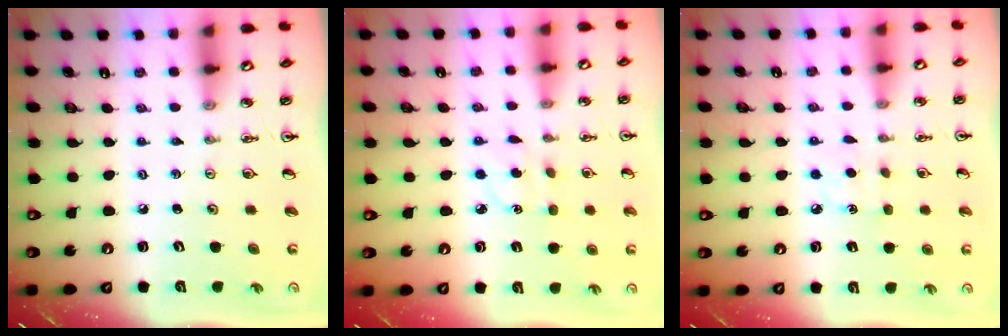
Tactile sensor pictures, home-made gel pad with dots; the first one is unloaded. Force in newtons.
{"total": 3.5, "press": 3.4, "slide": 0.6}
{"total": 5.0, "press": 4.9, "slide": 0.6}